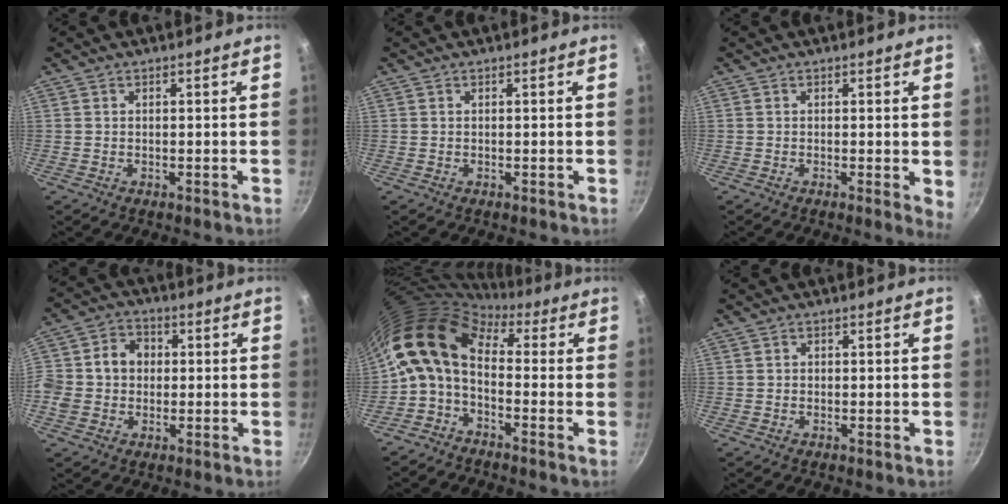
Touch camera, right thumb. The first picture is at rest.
{"total": 0.0}
{"total": 2.8, "force": [0.2, 0.8, 2.7], "torque": [-0.028, -0.007, -0.001]}
{"total": 9.5, "force": [0.5, 8.2, 4.7], "torque": [-0.058, 0.014, -0.009]}
{"total": 11.8, "force": [0.1, 7.4, 9.2], "torque": [-0.171, 0.030, -0.021]}
{"total": 0.8, "force": [0.0, 0.8, 0.3], "torque": [-0.002, 0.004, -0.001]}